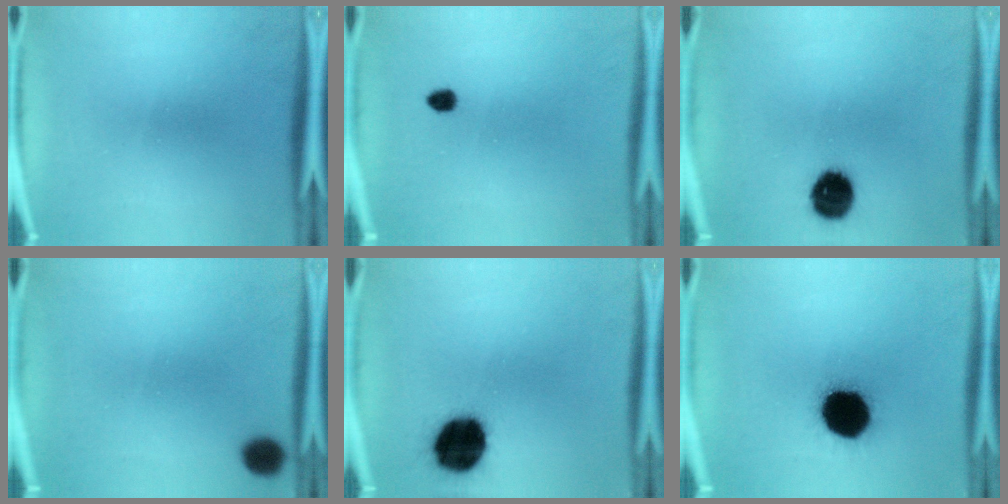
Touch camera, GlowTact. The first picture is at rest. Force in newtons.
{"total": 1.8}
{"total": 10.2}
{"total": 4.0}
{"total": 16.8}
{"total": 19.7}